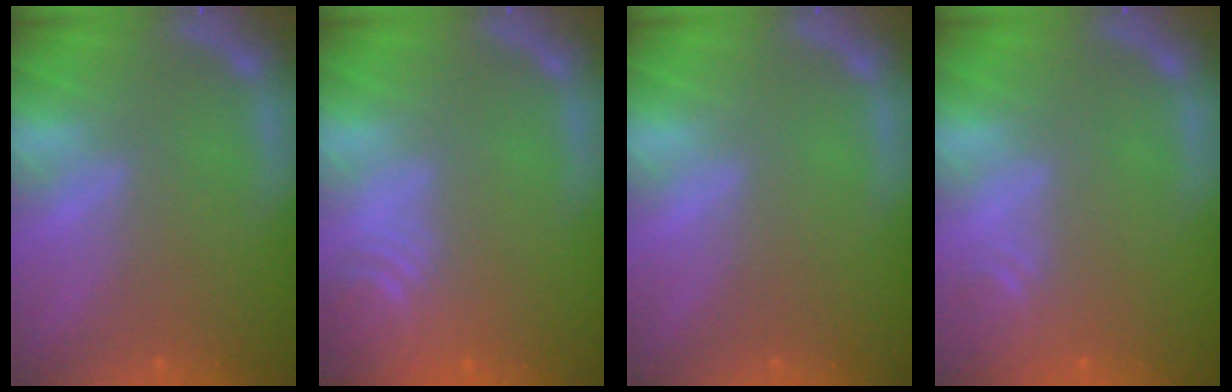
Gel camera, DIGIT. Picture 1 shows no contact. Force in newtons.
{"total": 5.5}
{"total": 0.0}
{"total": 2.4}